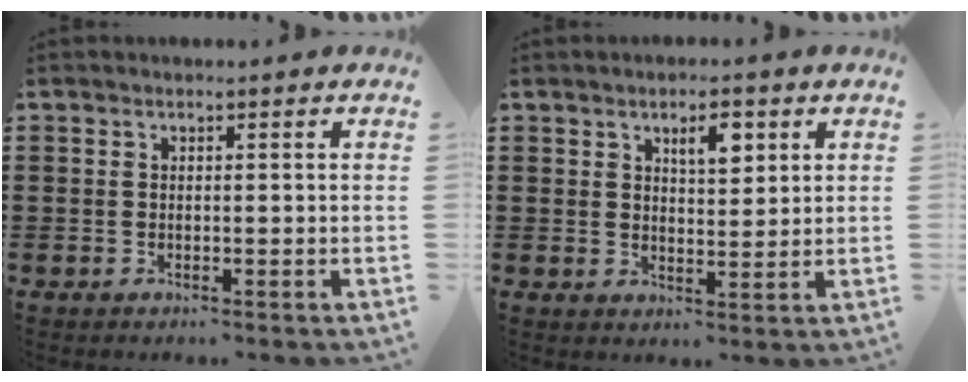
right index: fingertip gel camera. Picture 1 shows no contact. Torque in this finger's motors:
{"motor_torque": [0.05, -0.03, 0.31, 0.07]}